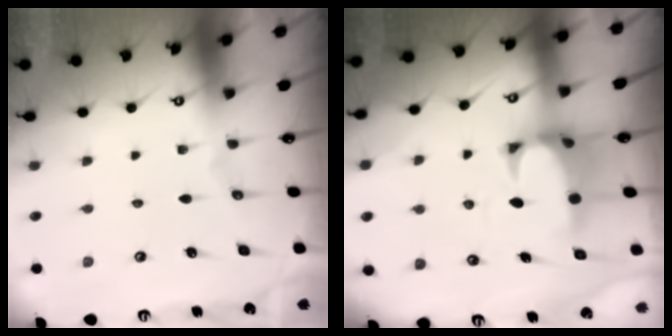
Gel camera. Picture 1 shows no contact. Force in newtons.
{"total": 2.6, "press": 2.4, "slide": 1.1}